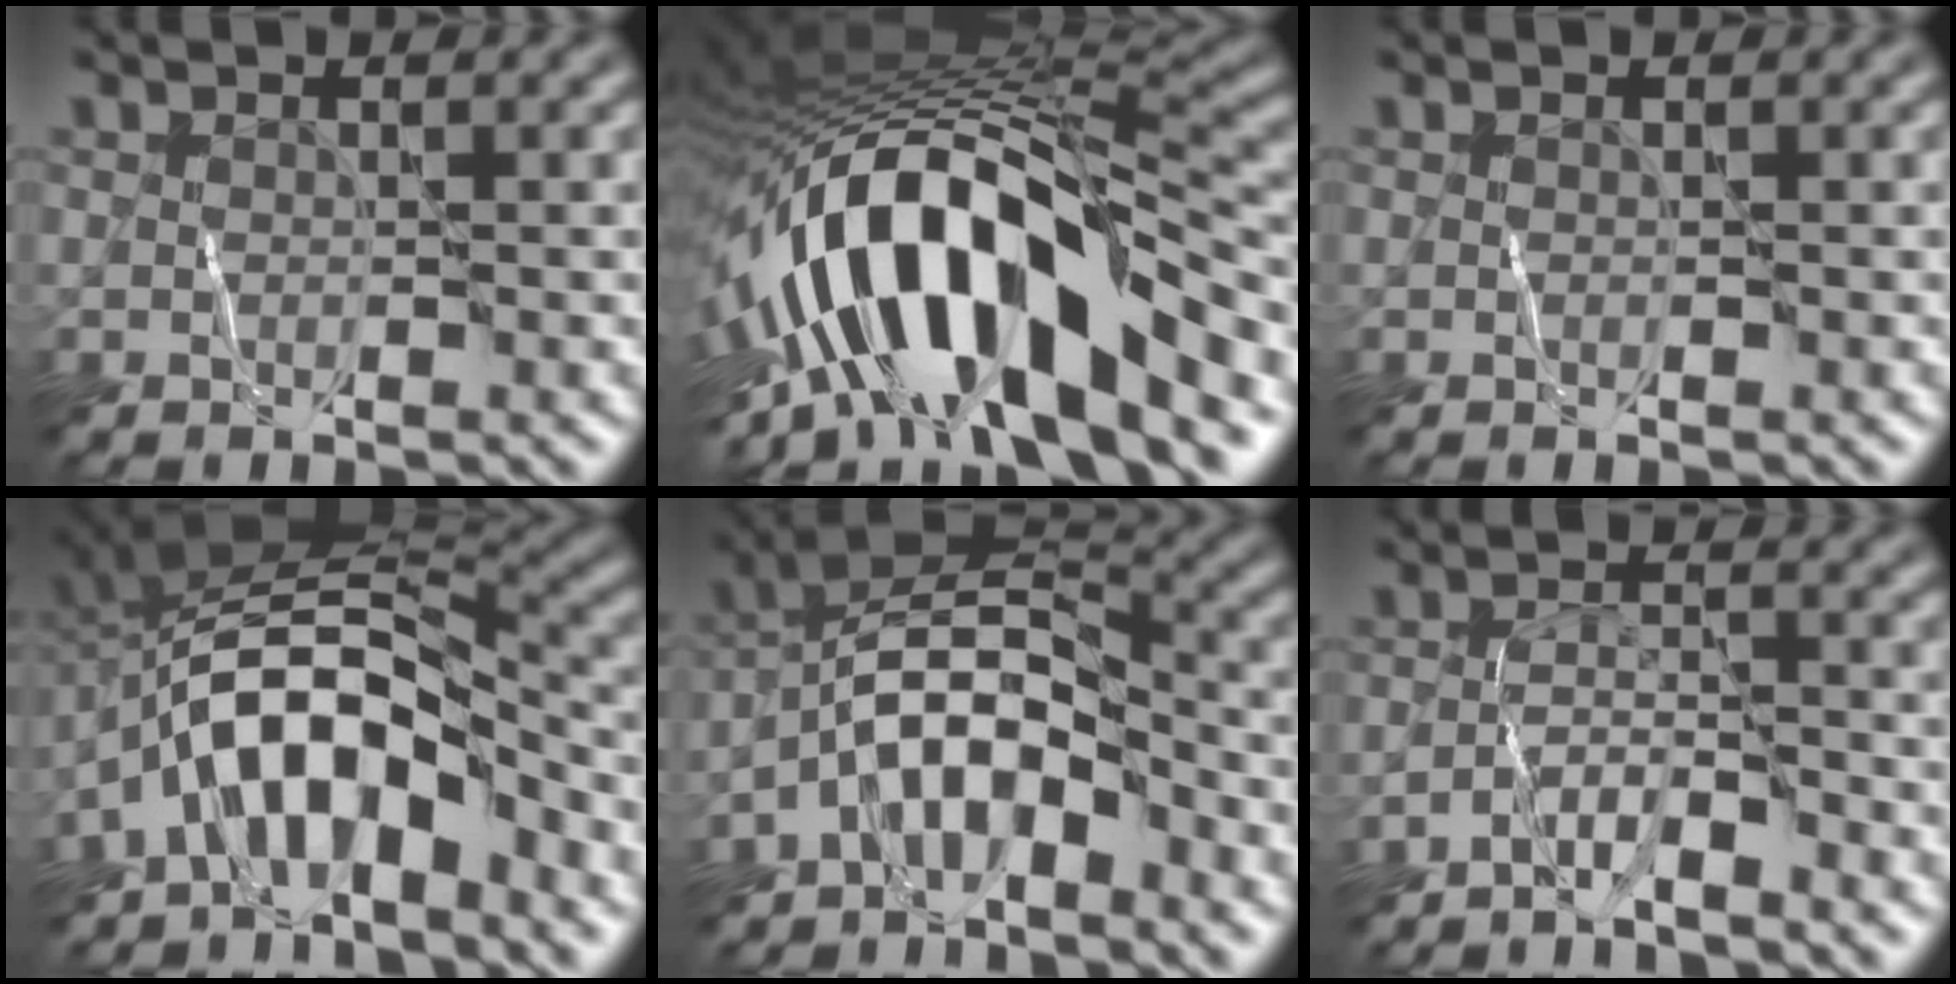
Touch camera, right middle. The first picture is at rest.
{"total": 15.0, "force": [-5.1, 5.7, 12.9], "torque": [-0.204, 0.019, -0.090]}
{"total": 0.0}
{"total": 9.3, "force": [-4.5, 4.3, 6.9], "torque": [-0.106, 0.017, -0.087]}
{"total": 6.9, "force": [-3.8, 3.1, 4.9], "torque": [-0.076, 0.013, -0.083]}
{"total": 2.4, "force": [-2.2, 0.1, 1.1], "torque": [-0.022, 0.008, -0.048]}